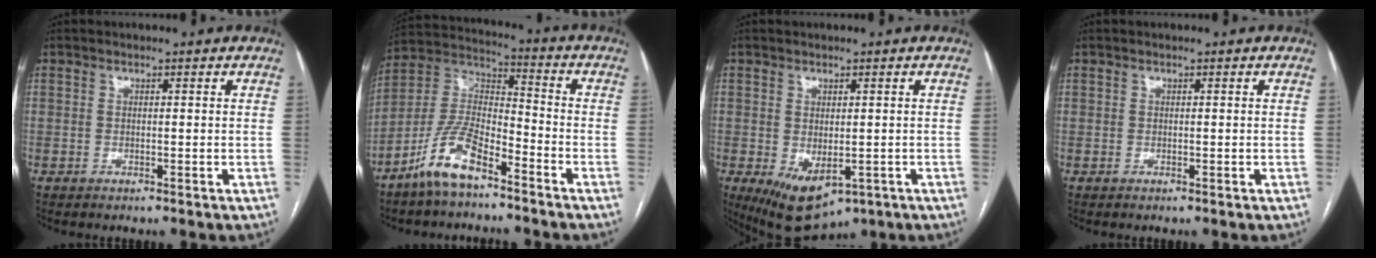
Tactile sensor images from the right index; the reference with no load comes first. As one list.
[{"total": 11.0, "force": [-7.6, 3.4, 7.3], "torque": [-0.160, 0.008, -0.148]}, {"total": 9.0, "force": [-3.8, 4.9, 6.6], "torque": [-0.105, -0.021, -0.042]}, {"total": 0.0}]